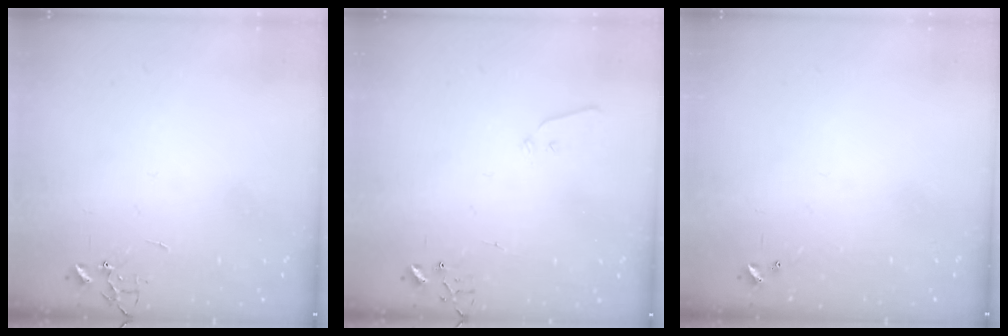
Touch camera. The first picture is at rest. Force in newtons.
{"total": 4.0, "press": 3.9, "slide": 0.6}
{"total": 0.0}